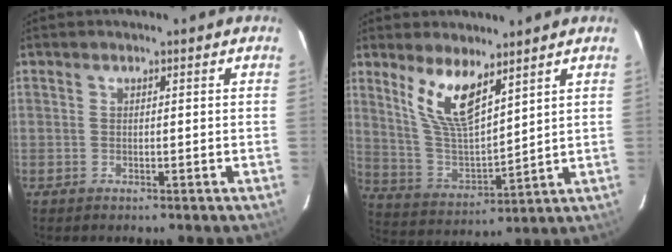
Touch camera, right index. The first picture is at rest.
{"total": 11.3, "force": [6.9, 3.7, 8.1], "torque": [-0.160, -0.004, 0.148]}